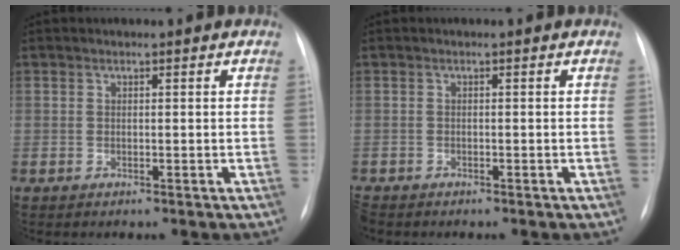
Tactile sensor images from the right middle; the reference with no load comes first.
{"total": 1.8, "force": [-1.6, 0.8, 0.4], "torque": [-0.009, -0.003, -0.024]}